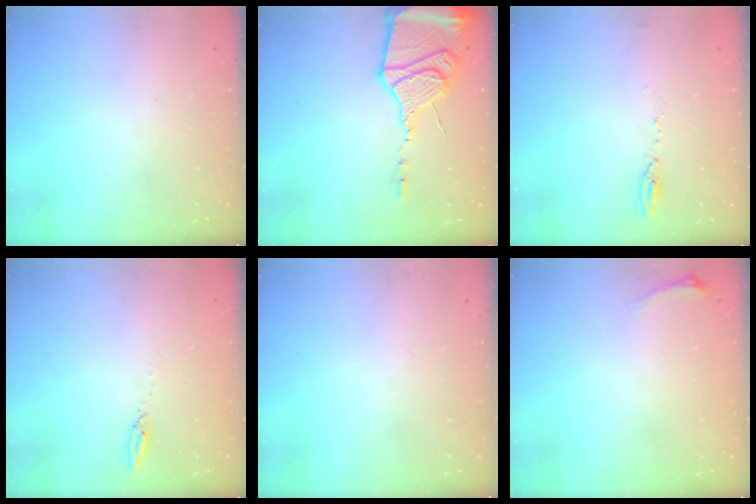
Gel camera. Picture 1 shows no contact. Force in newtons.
{"total": 16.9, "press": 16.8, "slide": 1.6}
{"total": 4.6, "press": 4.3, "slide": 1.6}
{"total": 2.7, "press": 2.7, "slide": 0.2}
{"total": 0.0}
{"total": 4.5, "press": 4.3, "slide": 1.1}